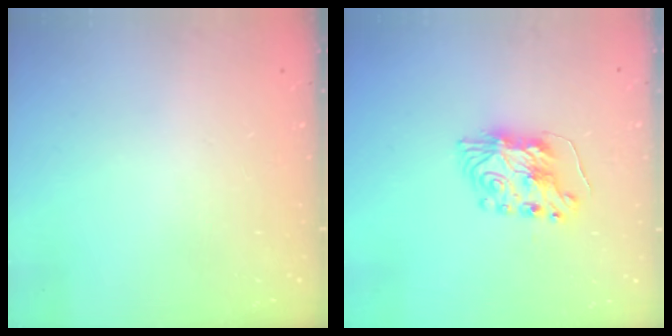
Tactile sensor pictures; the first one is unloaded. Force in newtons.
{"total": 8.6, "press": 8.6, "slide": 0.5}